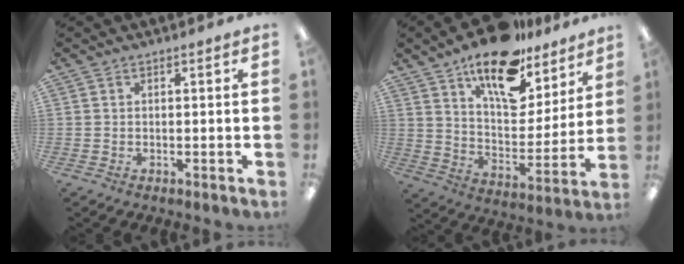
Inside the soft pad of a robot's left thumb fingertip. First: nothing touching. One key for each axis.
{"total": 18.9, "fx": 13.6, "fy": 8.3, "fz": 10.1, "tx": -0.157, "ty": -0.086, "tz": 0.234}